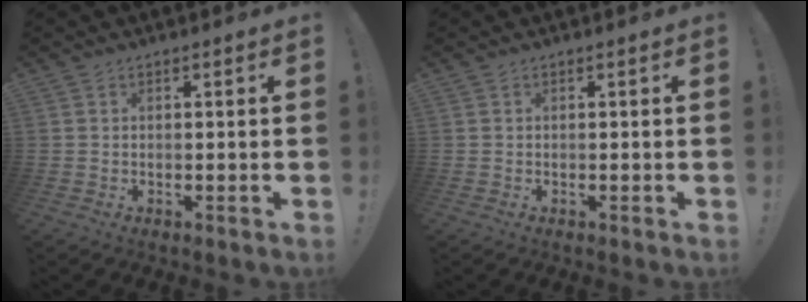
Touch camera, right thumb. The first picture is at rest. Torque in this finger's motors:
{"motor_torque": [0.00, 0.00, 0.00, 0.00, 0.00]}